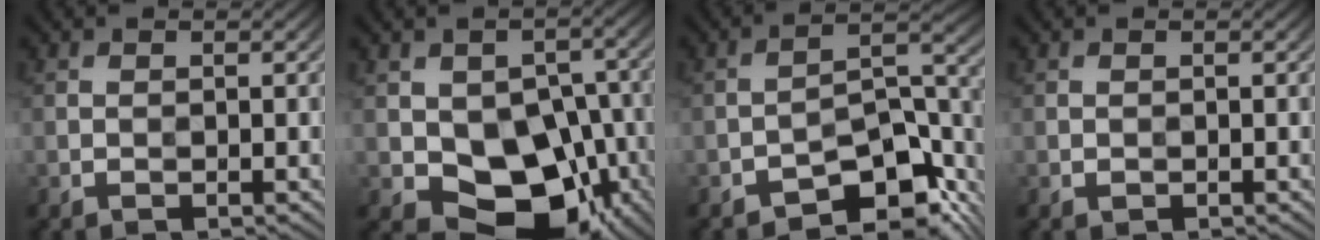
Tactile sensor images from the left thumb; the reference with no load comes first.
{"total": 13.3, "force": [-3.1, 9.3, 9.0], "torque": [-0.145, -0.022, -0.043]}
{"total": 9.4, "force": [-5.9, 3.9, 6.1], "torque": [-0.079, -0.006, -0.112]}
{"total": 0.5, "force": [-0.2, 0.4, 0.3], "torque": [-0.003, -0.004, -0.004]}